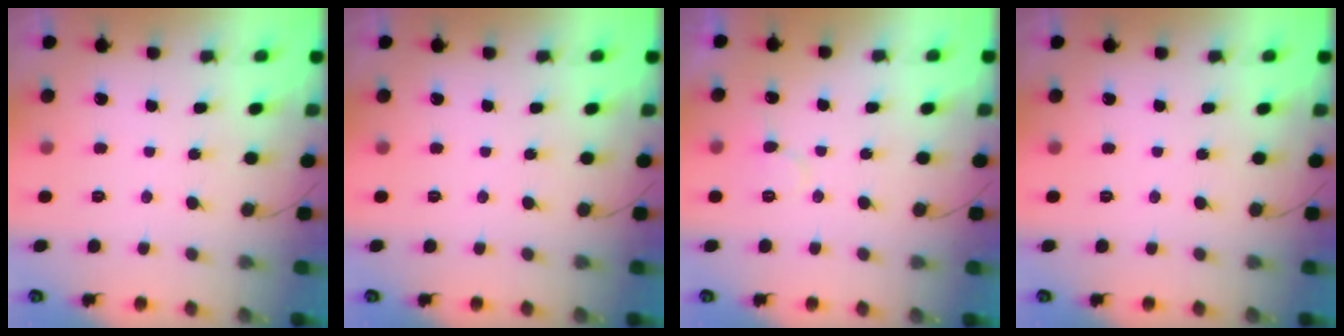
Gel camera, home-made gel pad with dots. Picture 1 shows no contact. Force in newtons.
{"total": 0.0}
{"total": 6.1, "press": 6.1, "slide": 0.6}
{"total": 0.0}